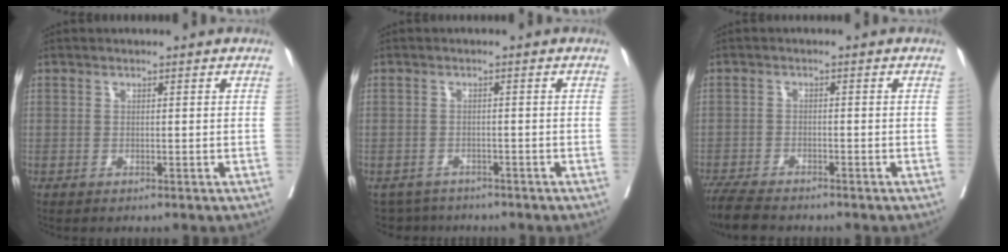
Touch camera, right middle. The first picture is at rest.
{"total": 4.4, "force": [-4.0, 1.8, -0.4], "torque": [0.011, -0.001, -0.060]}
{"total": 6.3, "force": [-5.6, 1.0, 2.7], "torque": [-0.047, -0.017, -0.097]}